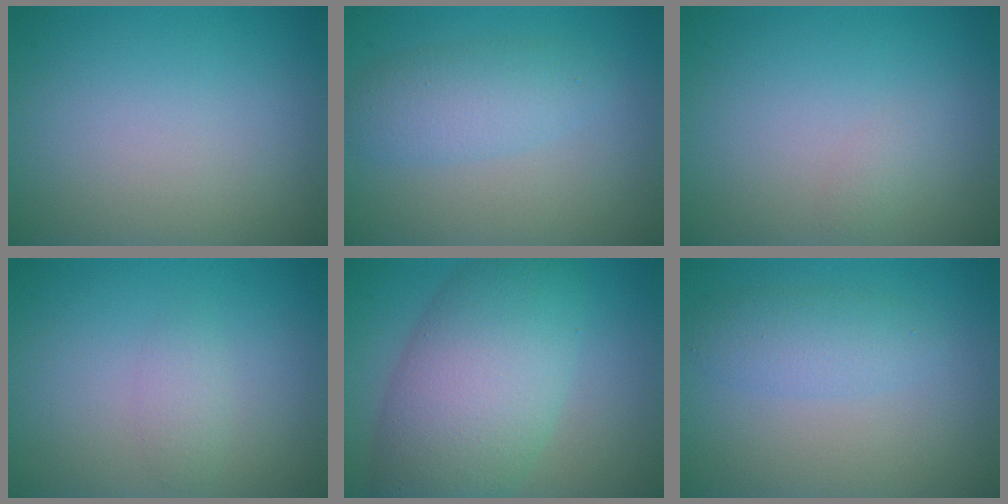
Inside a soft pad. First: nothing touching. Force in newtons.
{"total": 3.3, "press": 3.3, "slide": 0.1}
{"total": 0.6, "press": 0.6, "slide": 0.0}
{"total": 1.2, "press": 1.2, "slide": 0.1}
{"total": 10.2, "press": 10.2, "slide": 0.1}
{"total": 2.4, "press": 2.4, "slide": 0.3}